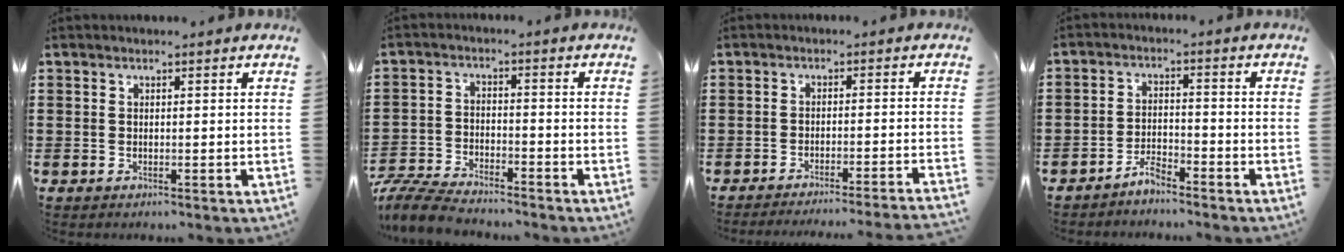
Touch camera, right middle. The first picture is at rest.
{"total": 6.7, "force": [-6.4, 0.9, 1.6], "torque": [-0.047, 0.004, -0.129]}
{"total": 2.8, "force": [-2.7, -0.5, 0.6], "torque": [-0.012, -0.002, -0.055]}
{"total": 3.6, "force": [-3.5, 0.6, 0.2], "torque": [-0.018, 0.003, -0.075]}